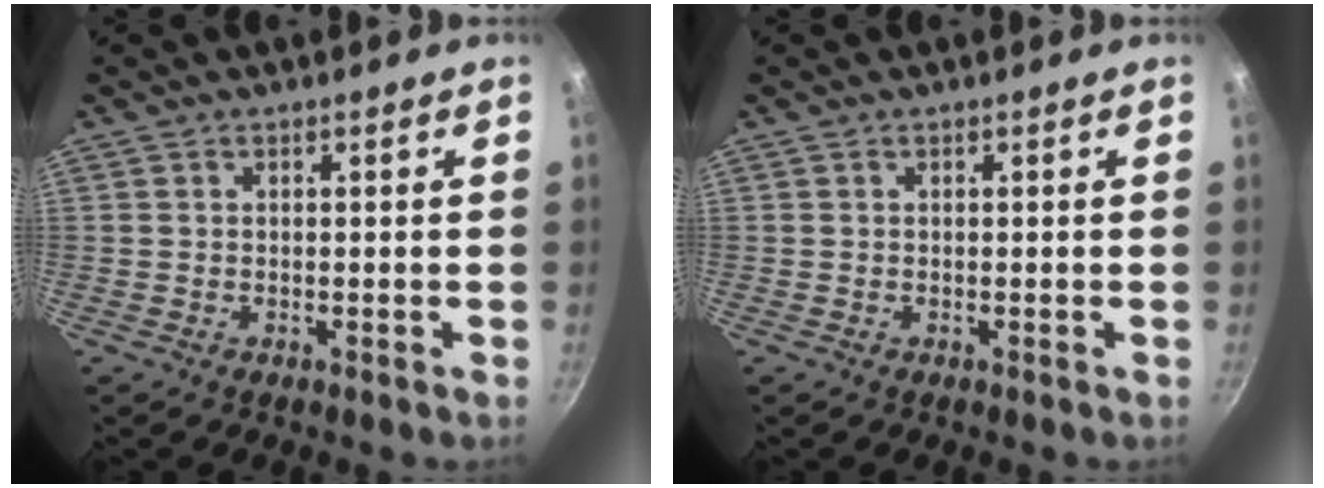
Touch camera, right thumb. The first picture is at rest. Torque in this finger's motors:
{"motor_torque": [-0.01, 0.01, 0.02, -0.02, 0.03]}